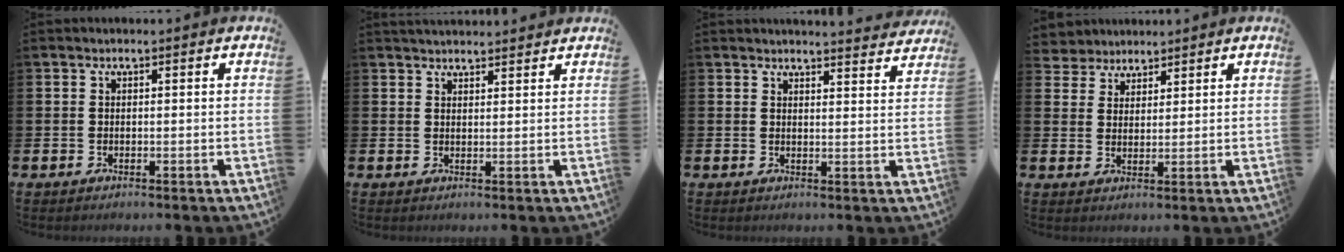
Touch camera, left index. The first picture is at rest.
{"total": 2.5, "force": [2.5, 0.4, 0.1], "torque": [-0.005, -0.009, 0.045]}
{"total": 3.4, "force": [3.4, -0.1, 0.0], "torque": [0.002, -0.027, 0.059]}
{"total": 3.7, "force": [3.4, 1.3, -0.9], "torque": [-0.007, -0.012, 0.063]}